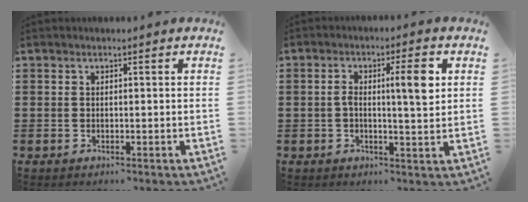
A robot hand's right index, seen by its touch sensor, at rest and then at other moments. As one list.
[{"total": 6.1, "force": [1.2, 1.3, 5.9], "torque": [-0.098, -0.002, 0.012]}]